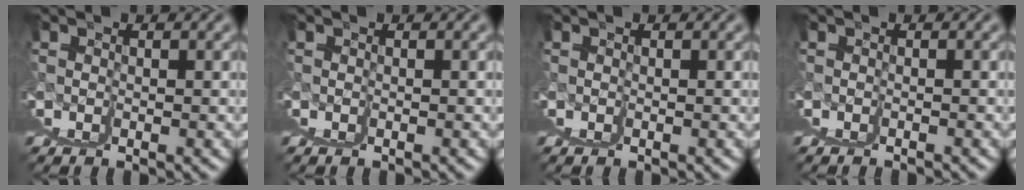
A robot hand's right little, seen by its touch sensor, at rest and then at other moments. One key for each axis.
{"total": 0.0}
{"total": 0.0}
{"total": 1.4, "fx": -0.4, "fy": -1.1, "fz": -0.8, "tx": 0.012, "ty": 0.007, "tz": -0.008}